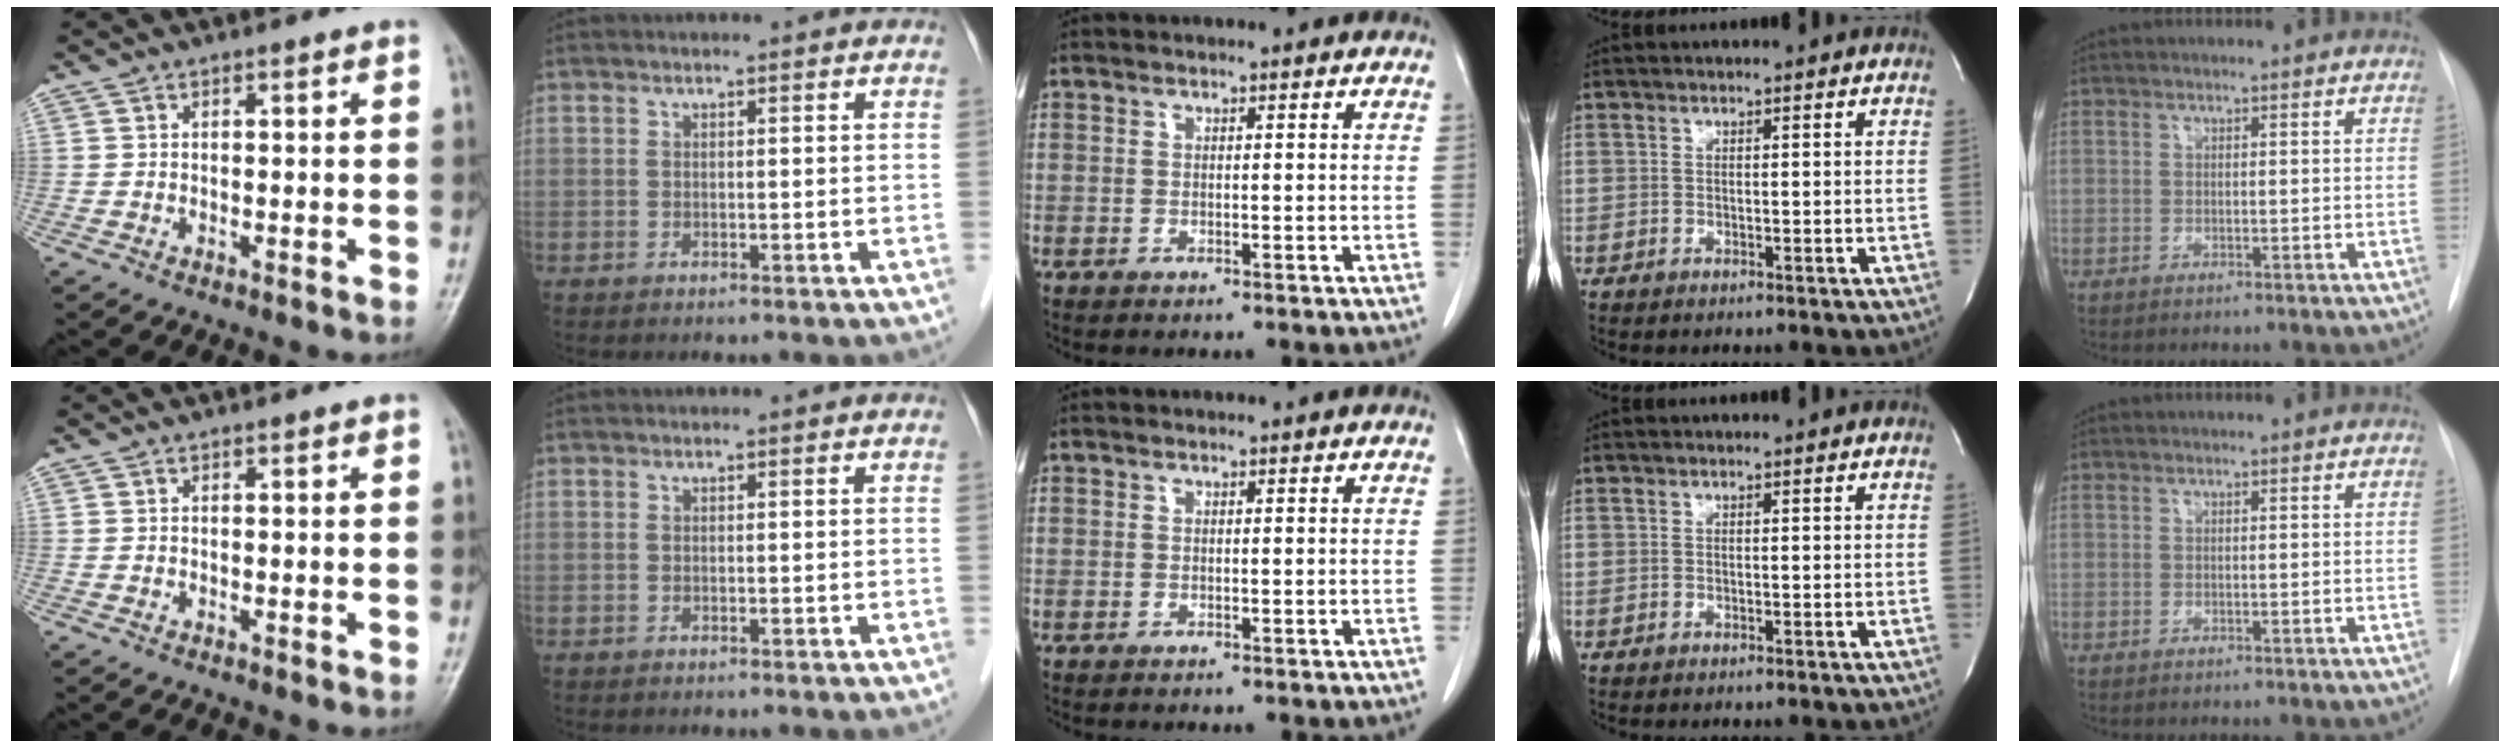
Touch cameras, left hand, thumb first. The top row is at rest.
{}